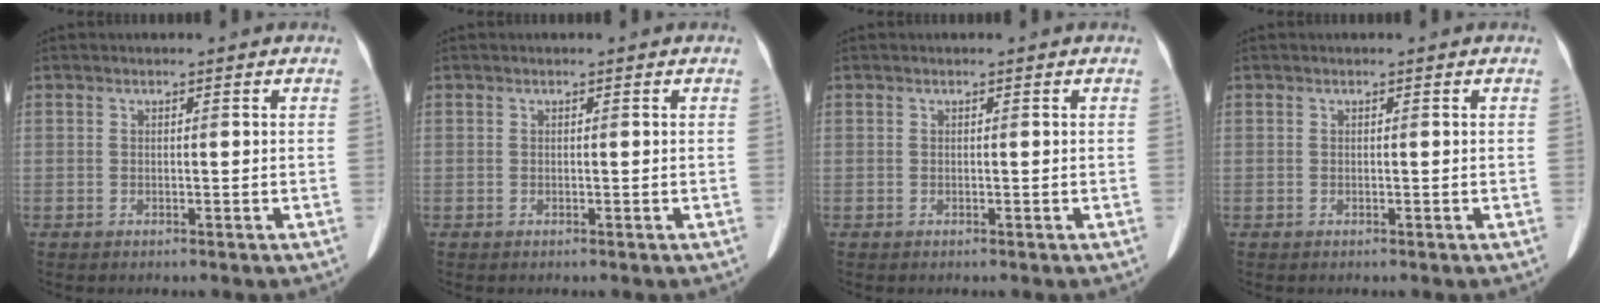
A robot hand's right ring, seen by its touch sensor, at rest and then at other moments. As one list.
[{"total": 0.0}, {"total": 0.0}, {"total": 0.0}]